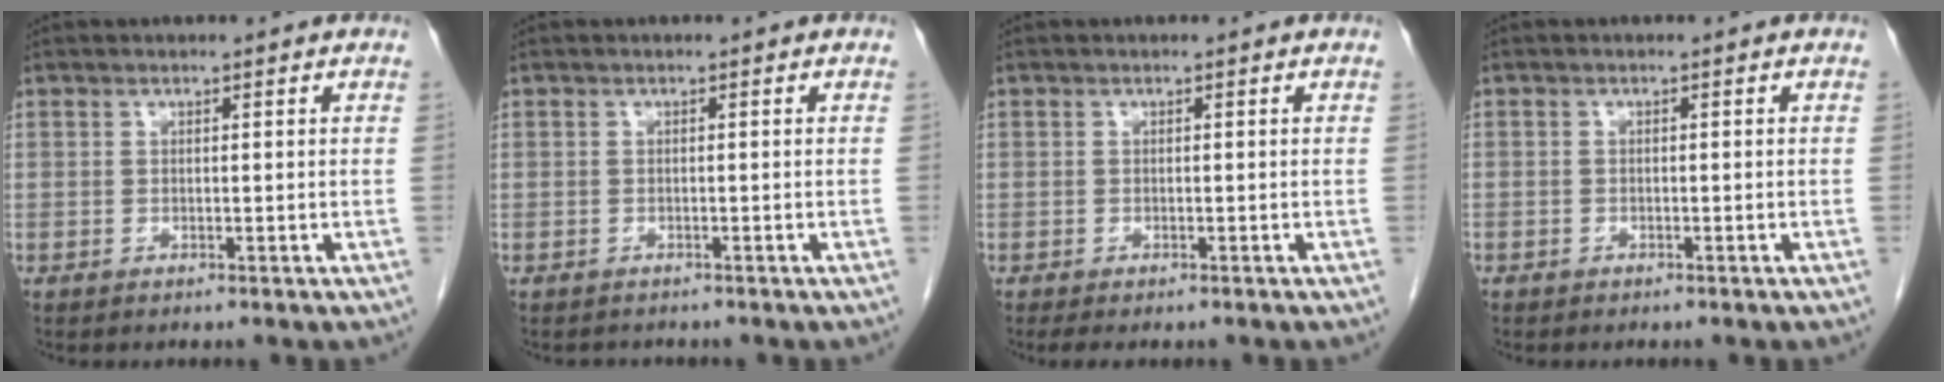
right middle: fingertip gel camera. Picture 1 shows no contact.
{"total": 1.2, "force": [-1.1, 0.5, -0.1], "torque": [-0.012, -0.003, -0.018]}
{"total": 2.1, "force": [-1.6, 0.7, 1.1], "torque": [-0.018, -0.006, -0.019]}
{"total": 0.6, "force": [-0.4, 0.4, 0.1], "torque": [-0.006, 0.002, -0.009]}